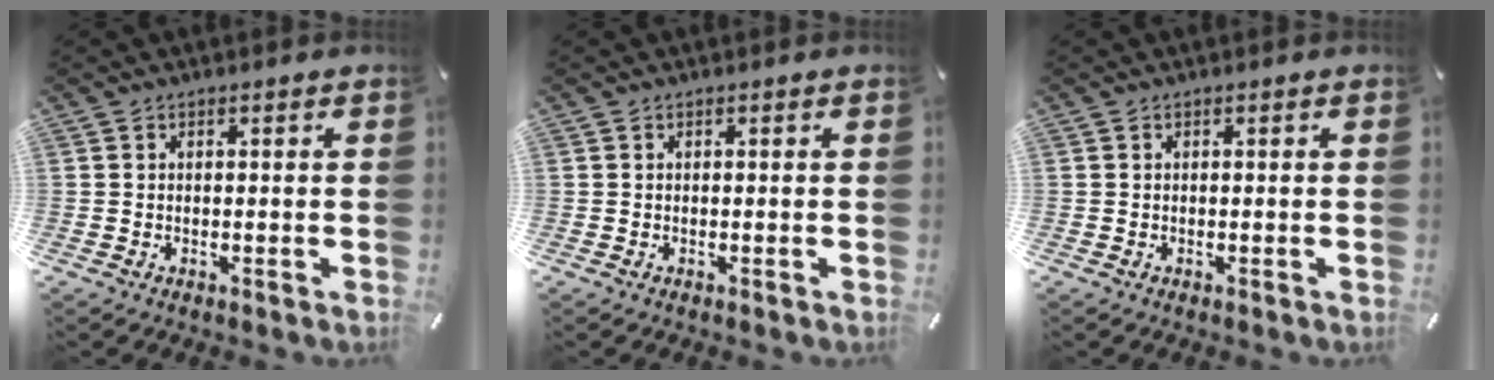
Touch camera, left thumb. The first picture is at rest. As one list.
[{"total": 0.0}, {"total": 0.0}]